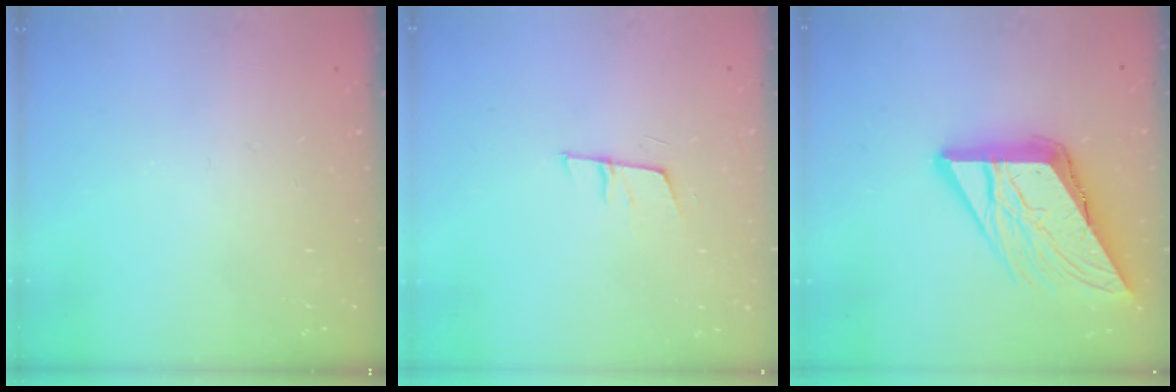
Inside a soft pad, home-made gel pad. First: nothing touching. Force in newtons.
{"total": 6.2, "press": 5.6, "slide": 2.7}
{"total": 16.6, "press": 16.5, "slide": 1.7}